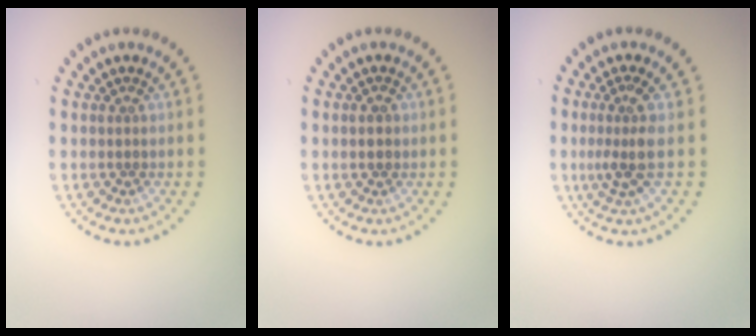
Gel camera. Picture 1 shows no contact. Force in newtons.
{"total": 1.7, "press": 1.7, "slide": 0.1}
{"total": 2.6, "press": 2.0, "slide": 1.8}